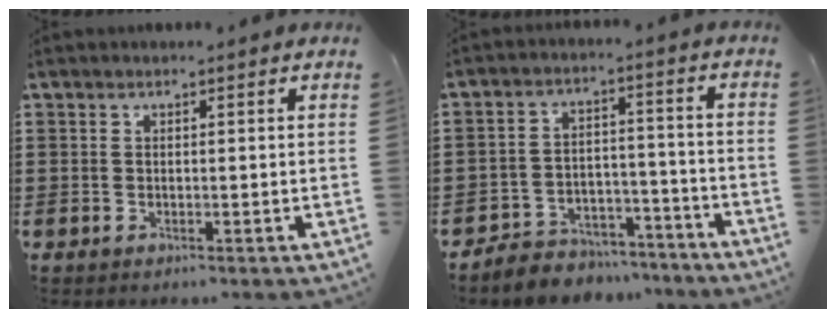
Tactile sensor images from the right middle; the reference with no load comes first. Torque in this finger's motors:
{"motor_torque": [2.14, 0.00, 0.20, 0.06]}